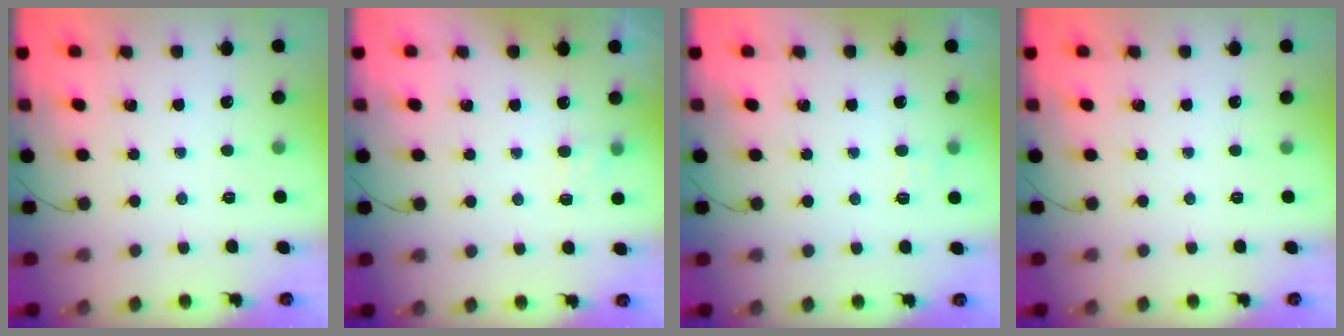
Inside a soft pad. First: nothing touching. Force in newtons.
{"total": 5.9, "press": 5.7, "slide": 1.6}
{"total": 6.3, "press": 6.2, "slide": 1.1}
{"total": 0.0}